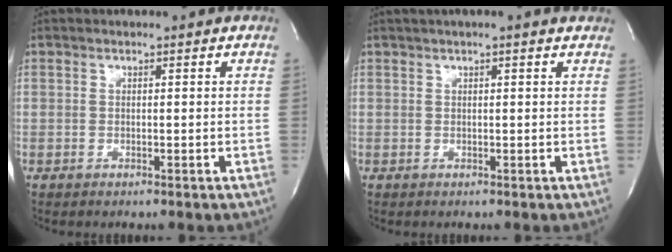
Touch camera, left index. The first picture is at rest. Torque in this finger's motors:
{"motor_torque": [0.92, -0.89, 0.20, 0.05]}